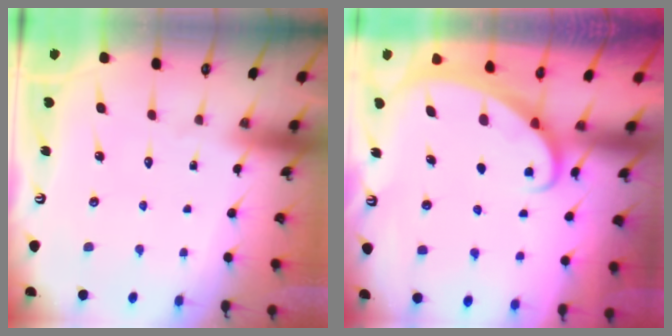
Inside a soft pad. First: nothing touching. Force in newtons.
{"total": 1.5, "press": 1.5, "slide": 0.2}